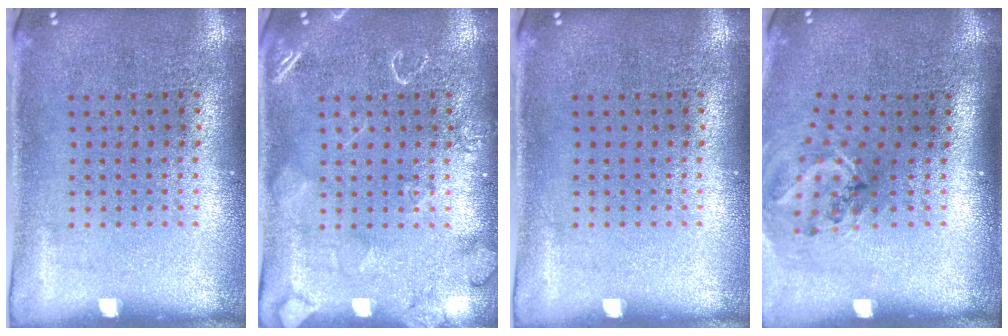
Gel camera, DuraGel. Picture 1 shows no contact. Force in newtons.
{"total": 2.4, "press": 2.4, "slide": 0.4}
{"total": 0.0}
{"total": 1.3, "press": 1.1, "slide": 0.7}